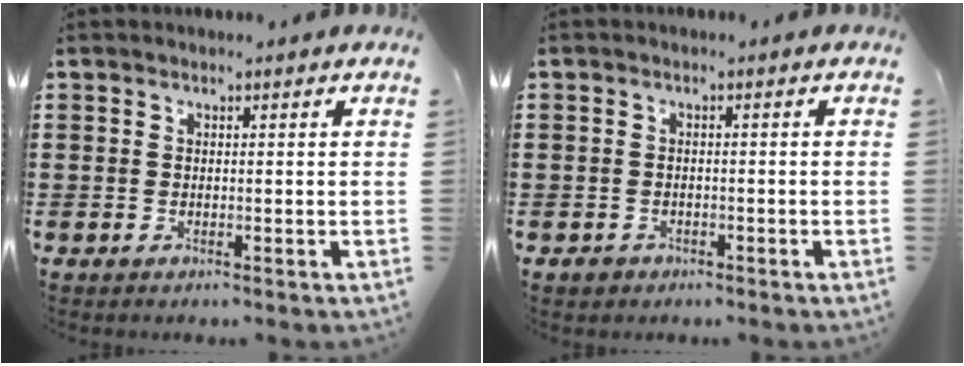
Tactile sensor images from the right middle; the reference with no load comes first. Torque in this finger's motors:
{"motor_torque": [1.41, 0.20, -0.05, 0.00]}